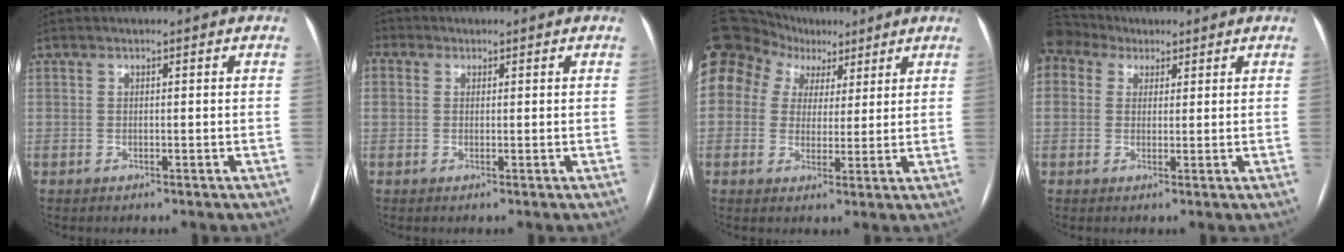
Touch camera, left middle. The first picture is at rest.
{"total": 2.1, "force": [0.7, 1.9, 0.7], "torque": [-0.032, 0.013, 0.018]}
{"total": 23.5, "force": [12.1, 17.9, 9.1], "torque": [-0.296, 0.100, 0.229]}
{"total": 5.3, "force": [3.9, 3.5, 1.1], "torque": [-0.033, 0.035, 0.082]}